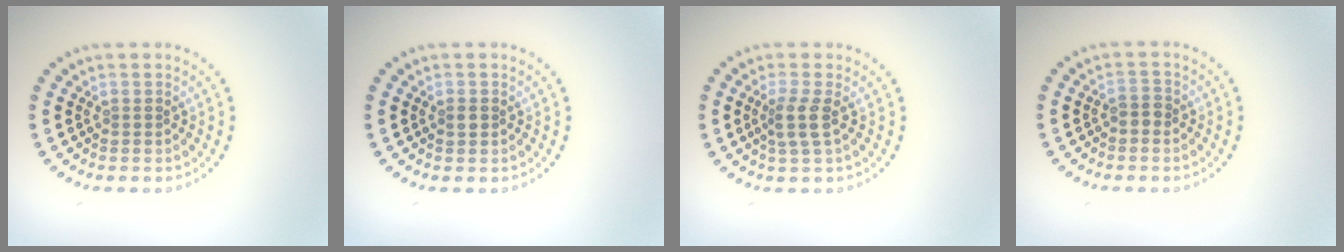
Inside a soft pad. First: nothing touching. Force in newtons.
{"total": 1.0, "press": 1.0, "slide": 0.1}
{"total": 2.1, "press": 1.7, "slide": 1.2}
{"total": 1.1, "press": 1.0, "slide": 0.5}